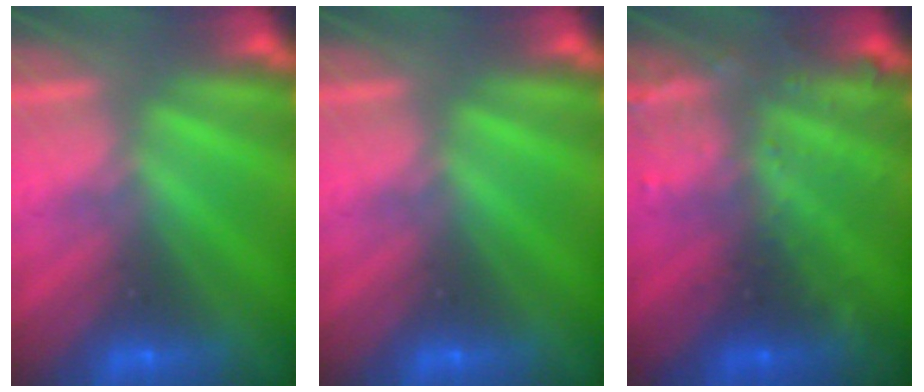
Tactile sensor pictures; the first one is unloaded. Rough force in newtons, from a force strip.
{"total": 0.0}
{"total": 2.9}